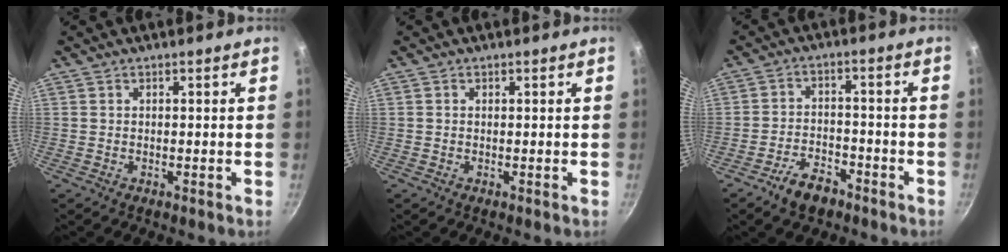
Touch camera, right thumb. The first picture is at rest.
{"total": 0.0}
{"total": 6.7, "force": [-4.6, 3.5, 3.4], "torque": [-0.052, 0.036, -0.082]}